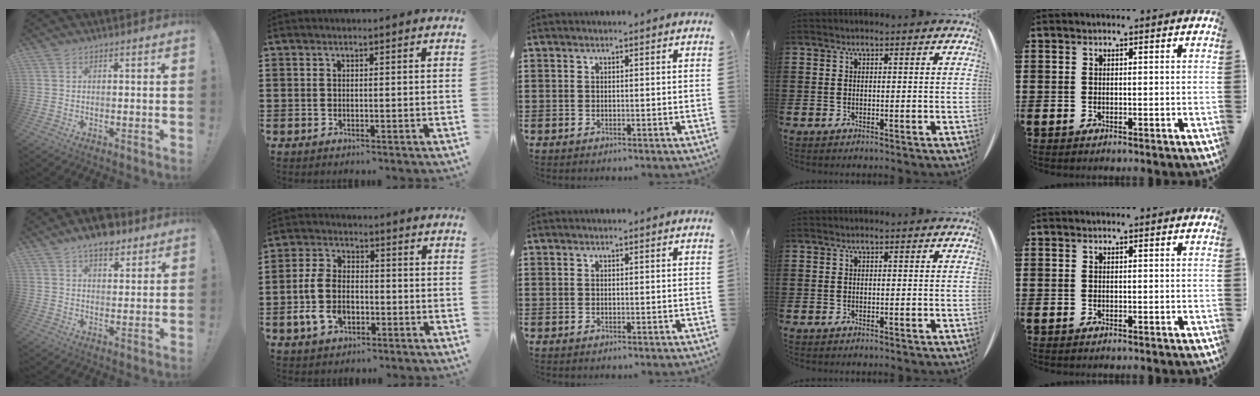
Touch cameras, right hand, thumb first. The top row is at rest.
{"thumb": {"total": 8.6, "force": [6.3, 4.0, 4.4], "torque": [-0.057, -0.033, 0.111]}, "index": {"total": 7.2, "force": [-2.0, 4.8, 5.1], "torque": [-0.132, 0.000, -0.046]}}